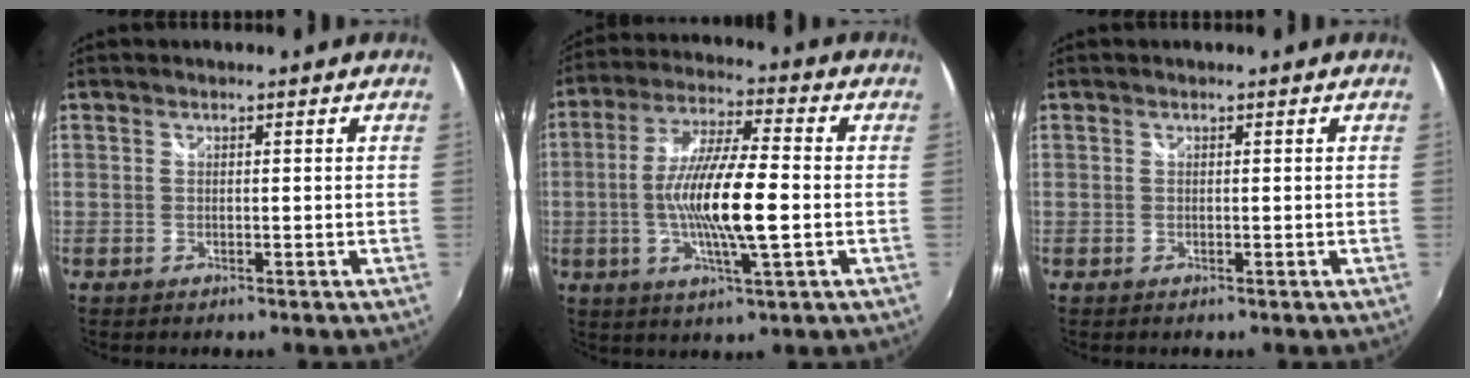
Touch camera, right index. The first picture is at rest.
{"total": 13.7, "force": [-2.1, 2.1, 13.4], "torque": [-0.256, -0.005, -0.042]}
{"total": 0.0}